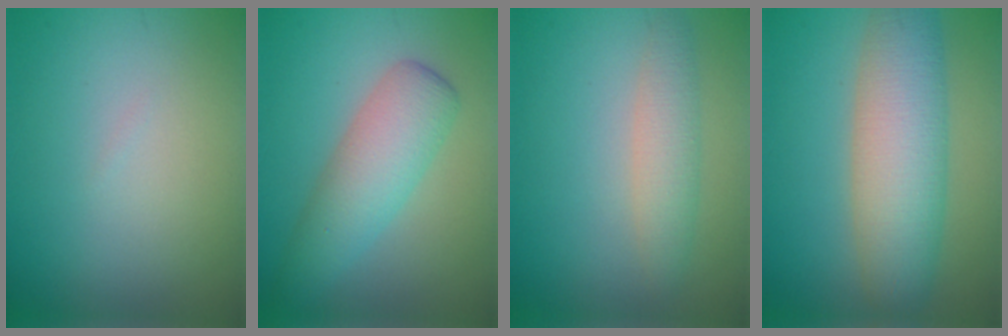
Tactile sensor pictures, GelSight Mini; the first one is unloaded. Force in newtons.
{"total": 5.0, "press": 5.0, "slide": 0.3}
{"total": 2.6, "press": 2.6, "slide": 0.1}
{"total": 7.8, "press": 7.8, "slide": 0.4}